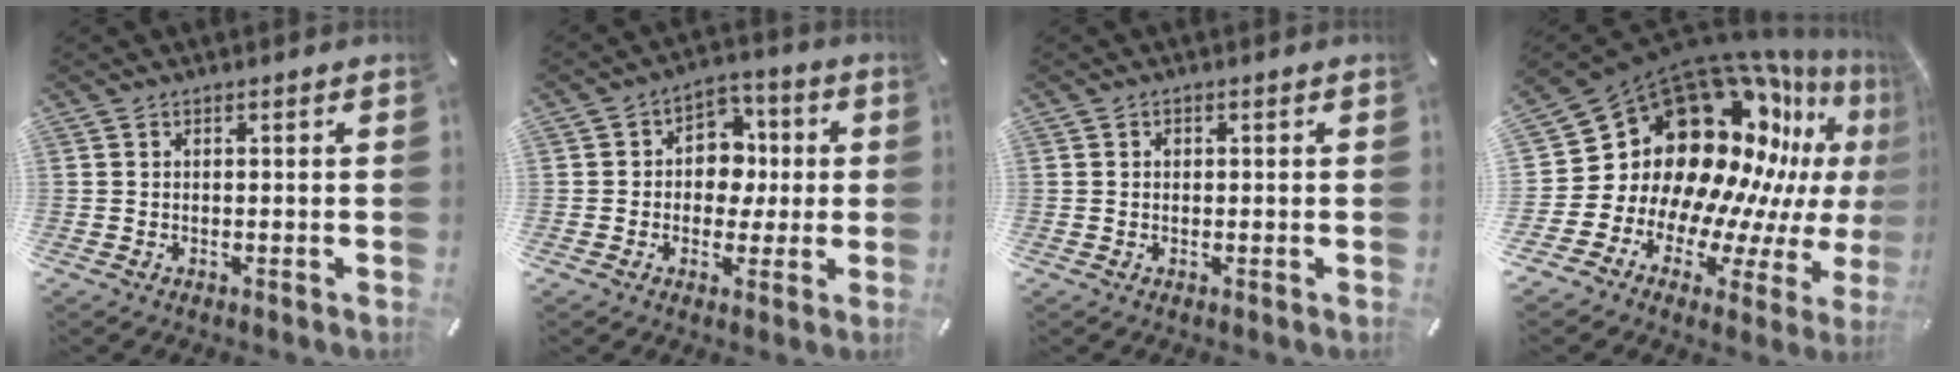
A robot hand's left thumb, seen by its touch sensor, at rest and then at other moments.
{"total": 9.0, "force": [-0.4, 8.0, 4.0], "torque": [-0.057, 0.014, -0.007]}
{"total": 0.8, "force": [0.1, 0.7, 0.4], "torque": [-0.007, 0.004, 0.000]}
{"total": 27.3, "force": [10.6, 18.8, 16.7], "torque": [-0.266, -0.154, 0.238]}